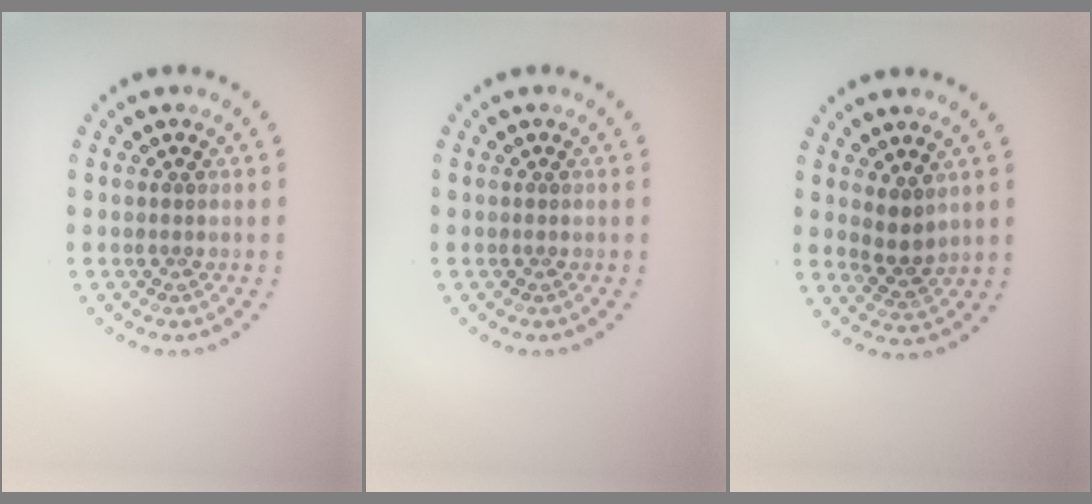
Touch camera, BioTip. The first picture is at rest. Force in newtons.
{"total": 0.0}
{"total": 2.3, "press": 1.9, "slide": 1.3}